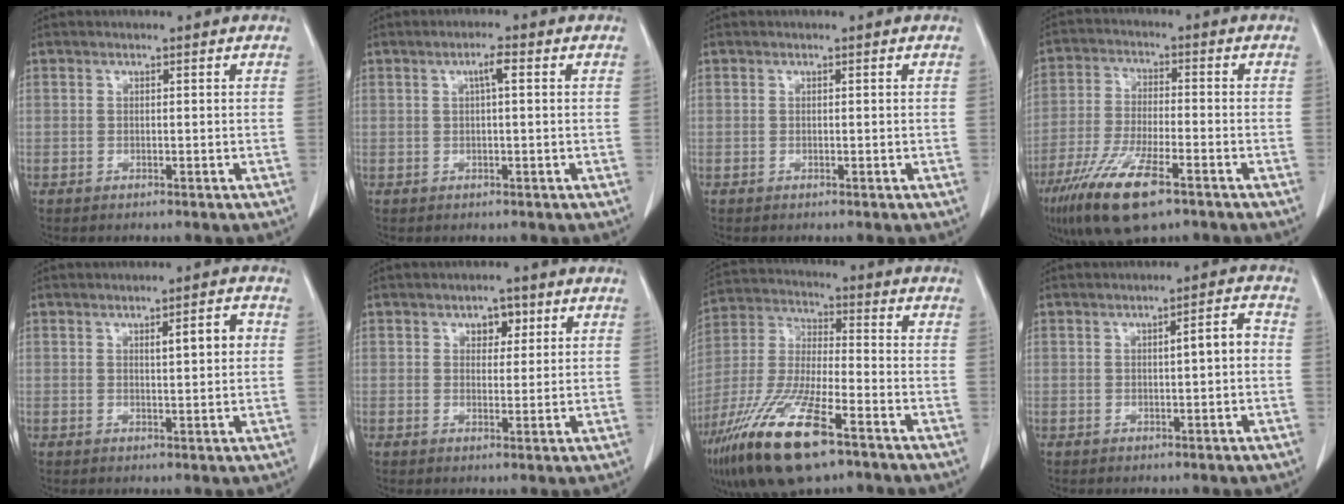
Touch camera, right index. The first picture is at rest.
{"total": 2.2, "force": [0.7, 0.2, 2.1], "torque": [-0.036, 0.006, 0.011]}
{"total": 0.0}
{"total": 11.9, "force": [-7.2, 2.5, 9.1], "torque": [-0.181, -0.025, -0.126]}
{"total": 3.9, "force": [1.0, 0.8, 3.7], "torque": [-0.054, 0.005, 0.016]}
{"total": 3.1, "force": [1.6, 1.9, 1.9], "torque": [-0.019, 0.004, 0.023]}
{"total": 17.7, "force": [-10.5, 3.9, 13.7], "torque": [-0.304, -0.038, -0.196]}
{"total": 3.3, "force": [0.0, 0.4, 3.2], "torque": [-0.045, 0.008, -0.001]}